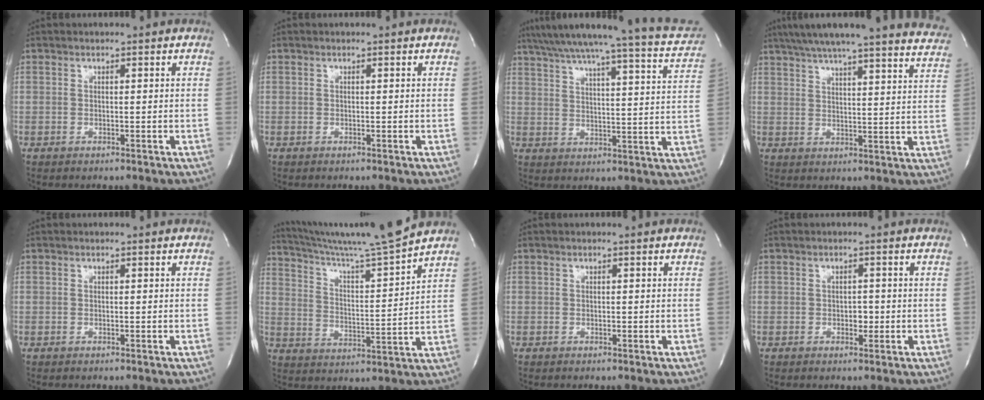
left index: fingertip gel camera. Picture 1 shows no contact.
{"total": 0.0}
{"total": 22.9, "force": [20.1, 1.4, 10.8], "torque": [-0.161, -0.018, 0.252]}
{"total": 28.8, "force": [25.8, 2.4, 12.6], "torque": [-0.200, -0.048, 0.309]}
{"total": 0.0}
{"total": 15.3, "force": [14.0, -2.5, 5.6], "torque": [-0.103, -0.031, 0.224]}
{"total": 0.0}
{"total": 1.5, "force": [-0.4, 0.9, 1.1], "torque": [-0.015, 0.002, -0.003]}